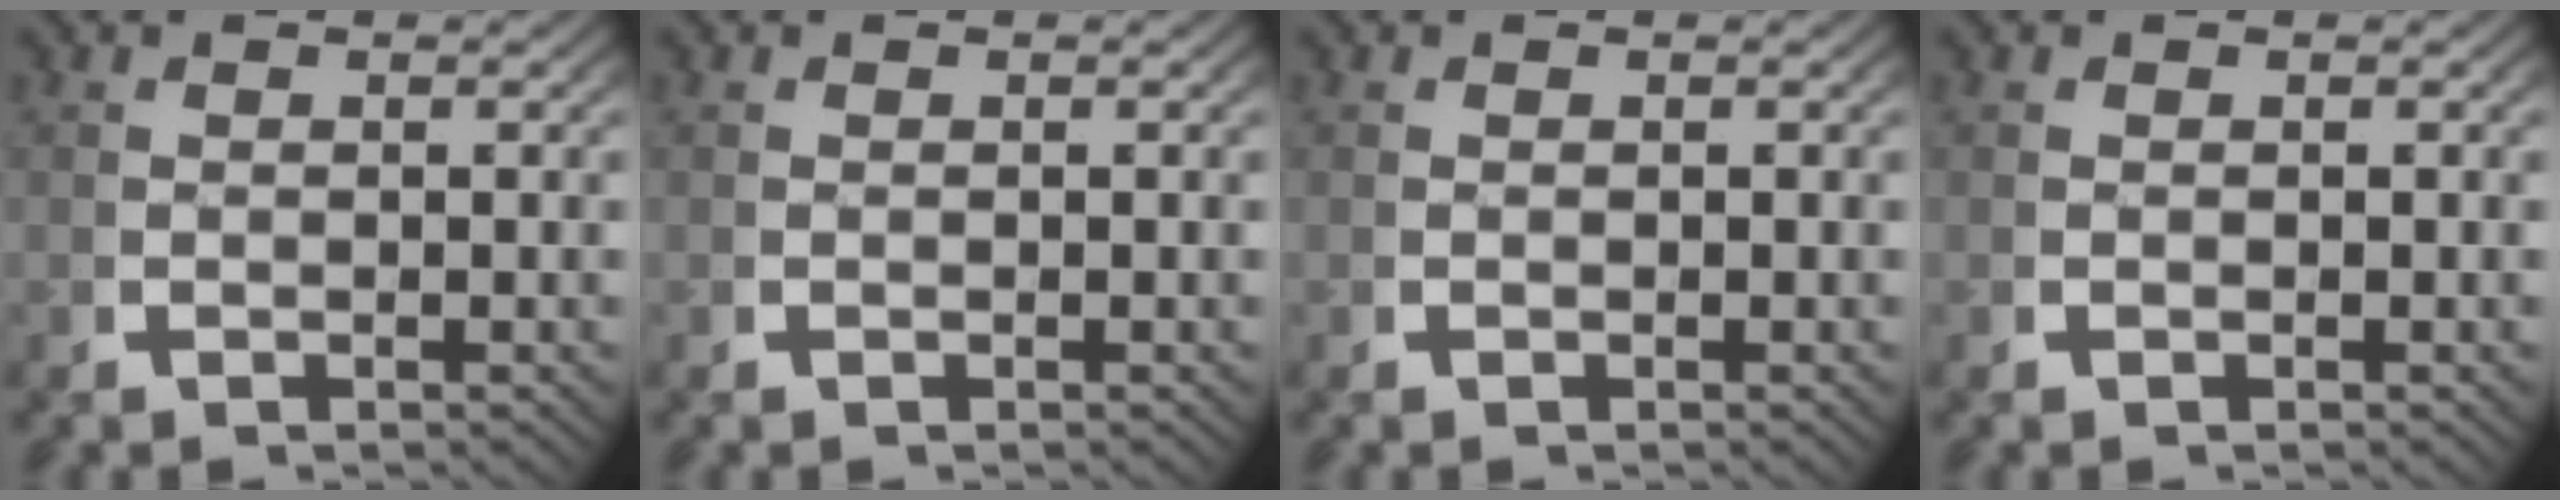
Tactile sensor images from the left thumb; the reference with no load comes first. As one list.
[{"total": 0.0}, {"total": 0.0}, {"total": 0.0}]